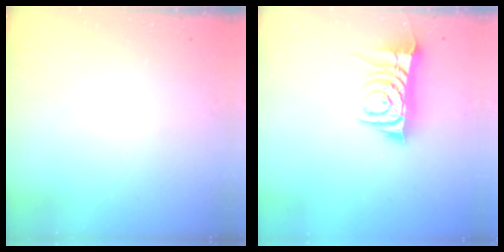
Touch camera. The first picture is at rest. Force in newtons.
{"total": 7.7, "press": 7.6, "slide": 1.1}